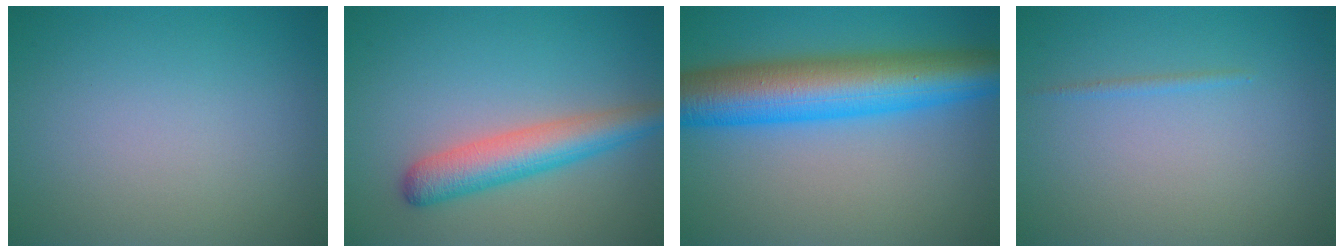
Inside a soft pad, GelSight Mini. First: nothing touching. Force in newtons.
{"total": 4.6, "press": 4.6, "slide": 0.2}
{"total": 10.5, "press": 10.5, "slide": 0.2}
{"total": 0.6, "press": 0.6, "slide": 0.1}